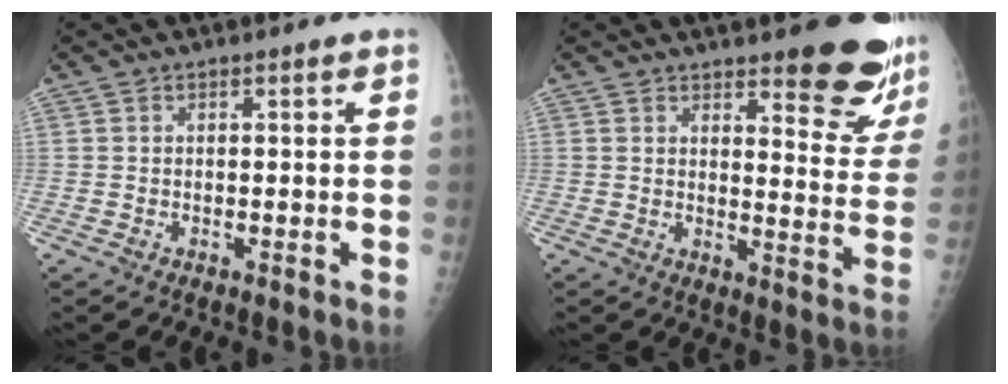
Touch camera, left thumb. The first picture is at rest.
{"total": 13.9, "force": [10.5, 4.0, 8.2], "torque": [-0.059, -0.082, 0.126]}